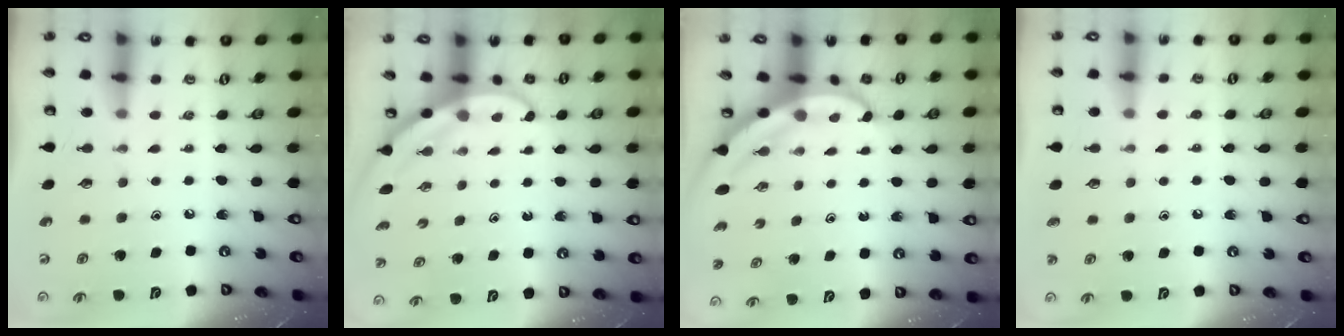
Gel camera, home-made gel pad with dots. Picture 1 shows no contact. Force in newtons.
{"total": 3.0, "press": 3.0, "slide": 0.2}
{"total": 4.9, "press": 4.8, "slide": 0.6}
{"total": 4.1, "press": 4.1, "slide": 0.5}